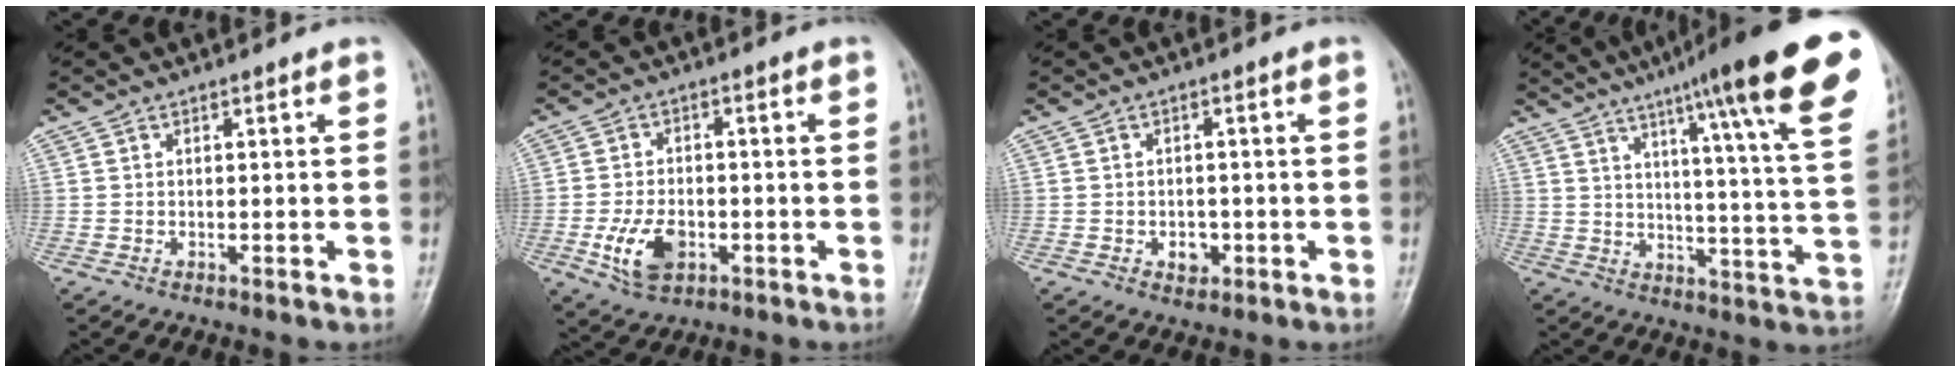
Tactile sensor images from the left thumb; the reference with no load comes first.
{"total": 7.9, "force": [-2.6, 4.9, 5.6], "torque": [-0.099, 0.006, -0.042]}
{"total": 3.0, "force": [-0.9, 2.3, 1.7], "torque": [-0.010, 0.004, -0.009]}
{"total": 24.2, "force": [14.4, 1.9, 19.4], "torque": [-0.257, -0.051, 0.187]}